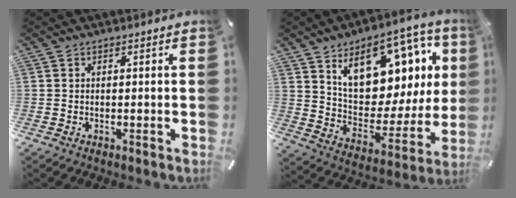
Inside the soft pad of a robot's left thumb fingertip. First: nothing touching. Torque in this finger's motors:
{"motor_torque": [2.51, 2.51, 1.44, -1.33, 0.26]}